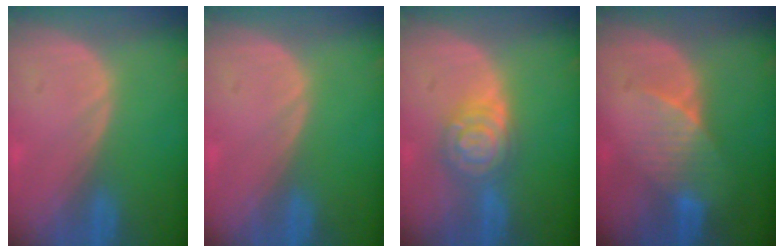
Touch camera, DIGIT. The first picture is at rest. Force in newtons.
{"total": 0.0}
{"total": 6.5, "press": 6.5, "slide": 0.5}
{"total": 4.9, "press": 4.7, "slide": 1.3}